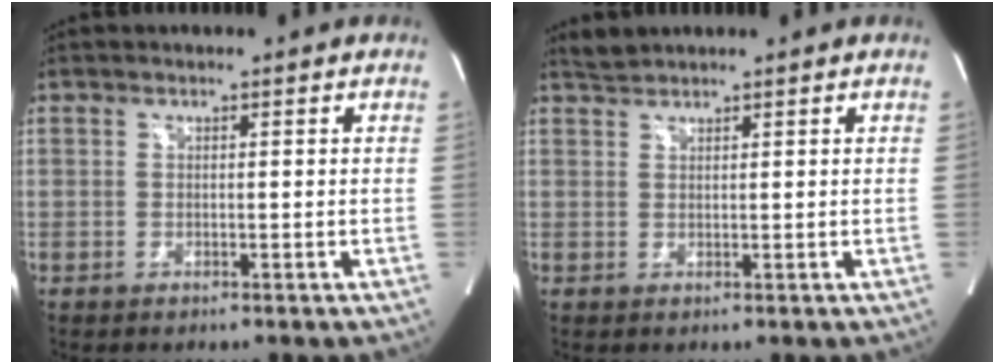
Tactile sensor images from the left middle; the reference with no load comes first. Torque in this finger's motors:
{"motor_torque": [0.06, 0.03, -0.11, 0.00]}